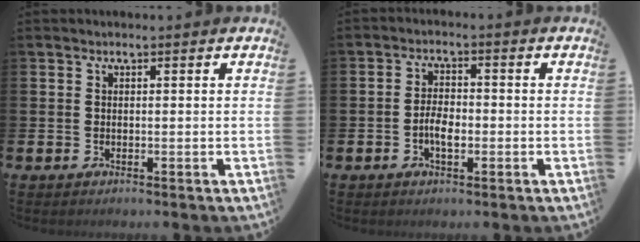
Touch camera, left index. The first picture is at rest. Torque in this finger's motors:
{"motor_torque": [0.37, -0.05, 0.11, 0.13]}